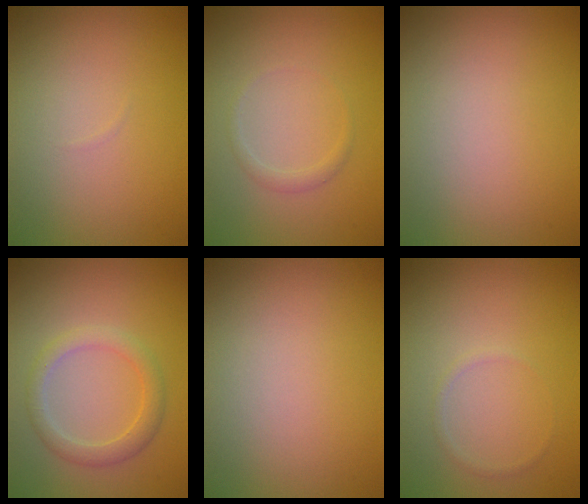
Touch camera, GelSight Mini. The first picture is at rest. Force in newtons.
{"total": 0.9, "press": 0.9, "slide": 0.0}
{"total": 0.0}
{"total": 2.5, "press": 2.5, "slide": 0.0}
{"total": 0.0}
{"total": 0.6, "press": 0.6, "slide": 0.1}